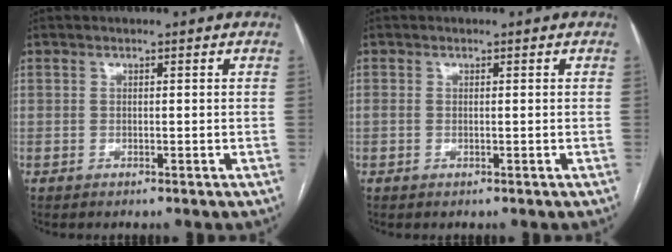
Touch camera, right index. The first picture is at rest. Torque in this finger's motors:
{"motor_torque": [0.34, 0.14, 0.19, 0.05]}